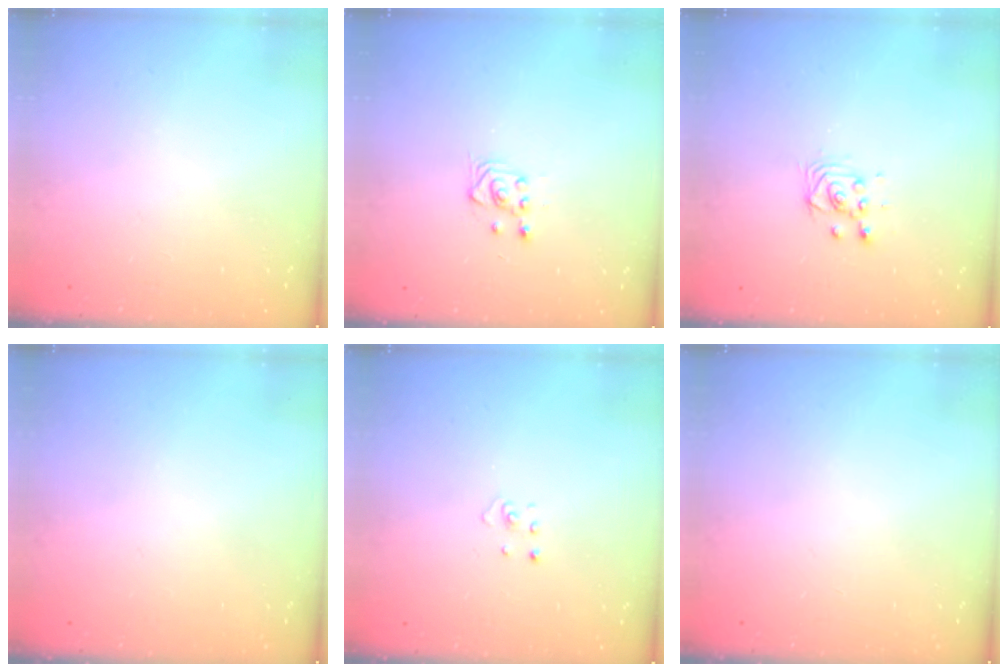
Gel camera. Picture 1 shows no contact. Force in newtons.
{"total": 3.0, "press": 2.8, "slide": 1.0}
{"total": 3.3, "press": 3.3, "slide": 0.4}
{"total": 0.0}
{"total": 1.9, "press": 1.9, "slide": 0.1}
{"total": 0.0}